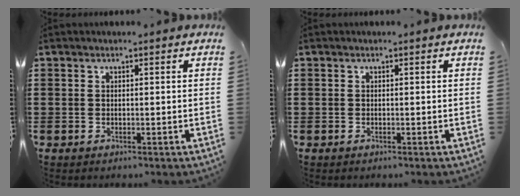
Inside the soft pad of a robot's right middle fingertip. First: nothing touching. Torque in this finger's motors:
{"motor_torque": [0.62, 0.46, 0.21, 0.01]}